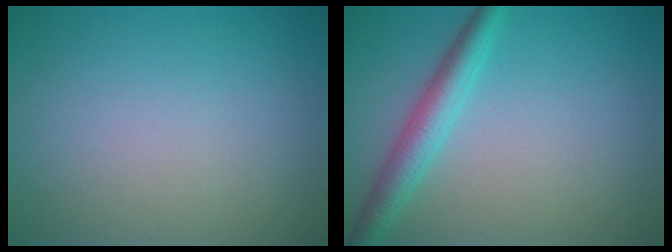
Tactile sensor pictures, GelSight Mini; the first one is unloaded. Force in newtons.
{"total": 3.5, "press": 3.5, "slide": 0.0}